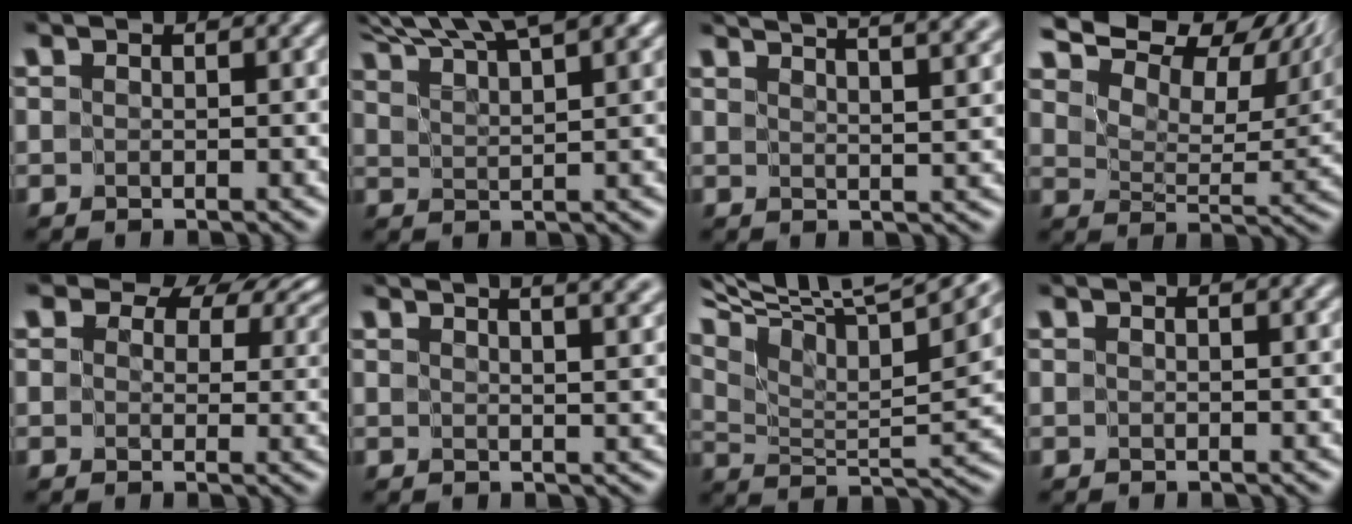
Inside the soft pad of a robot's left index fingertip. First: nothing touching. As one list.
[{"total": 10.5, "force": [7.8, 3.1, 6.3], "torque": [-0.112, 0.041, 0.099]}, {"total": 10.4, "force": [7.7, 3.3, 6.1], "torque": [-0.065, 0.045, 0.074]}, {"total": 12.6, "force": [9.3, 5.6, 6.3], "torque": [-0.136, 0.037, 0.139]}, {"total": 8.5, "force": [5.5, 4.8, 4.4], "torque": [-0.078, 0.020, 0.073]}, {"total": 9.3, "force": [6.2, 3.7, 5.8], "torque": [-0.044, 0.054, 0.051]}, {"total": 13.6, "force": [9.5, 3.6, 9.0], "torque": [-0.179, 0.028, 0.156]}, {"total": 2.5, "force": [1.6, 1.1, 1.6], "torque": [-0.007, 0.024, 0.003]}]